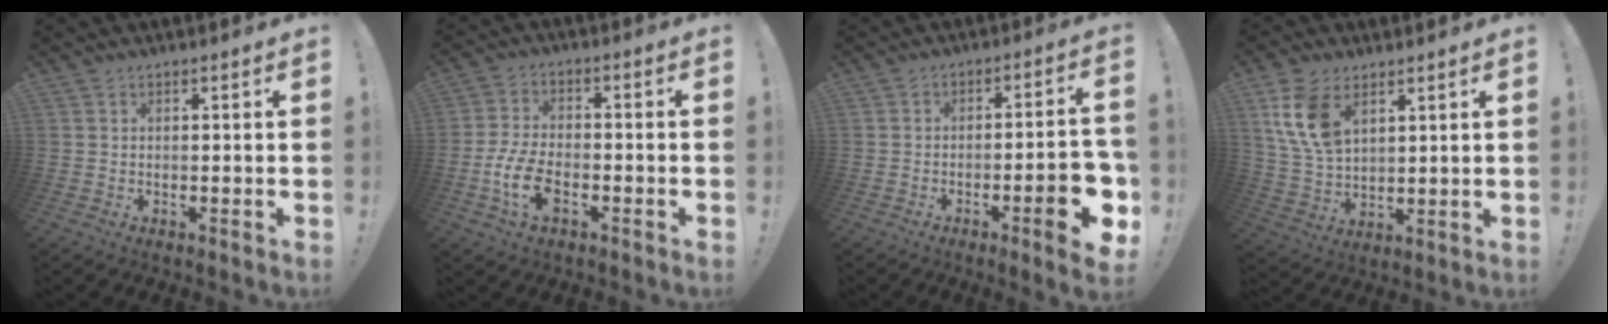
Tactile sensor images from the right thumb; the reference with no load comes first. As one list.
[{"total": 10.3, "force": [-4.3, 5.5, 7.6], "torque": [-0.164, 0.009, -0.073]}, {"total": 11.6, "force": [-4.3, 2.4, 10.5], "torque": [-0.136, 0.011, -0.061]}, {"total": 12.4, "force": [6.1, 7.5, 7.7], "torque": [-0.163, -0.018, 0.116]}]